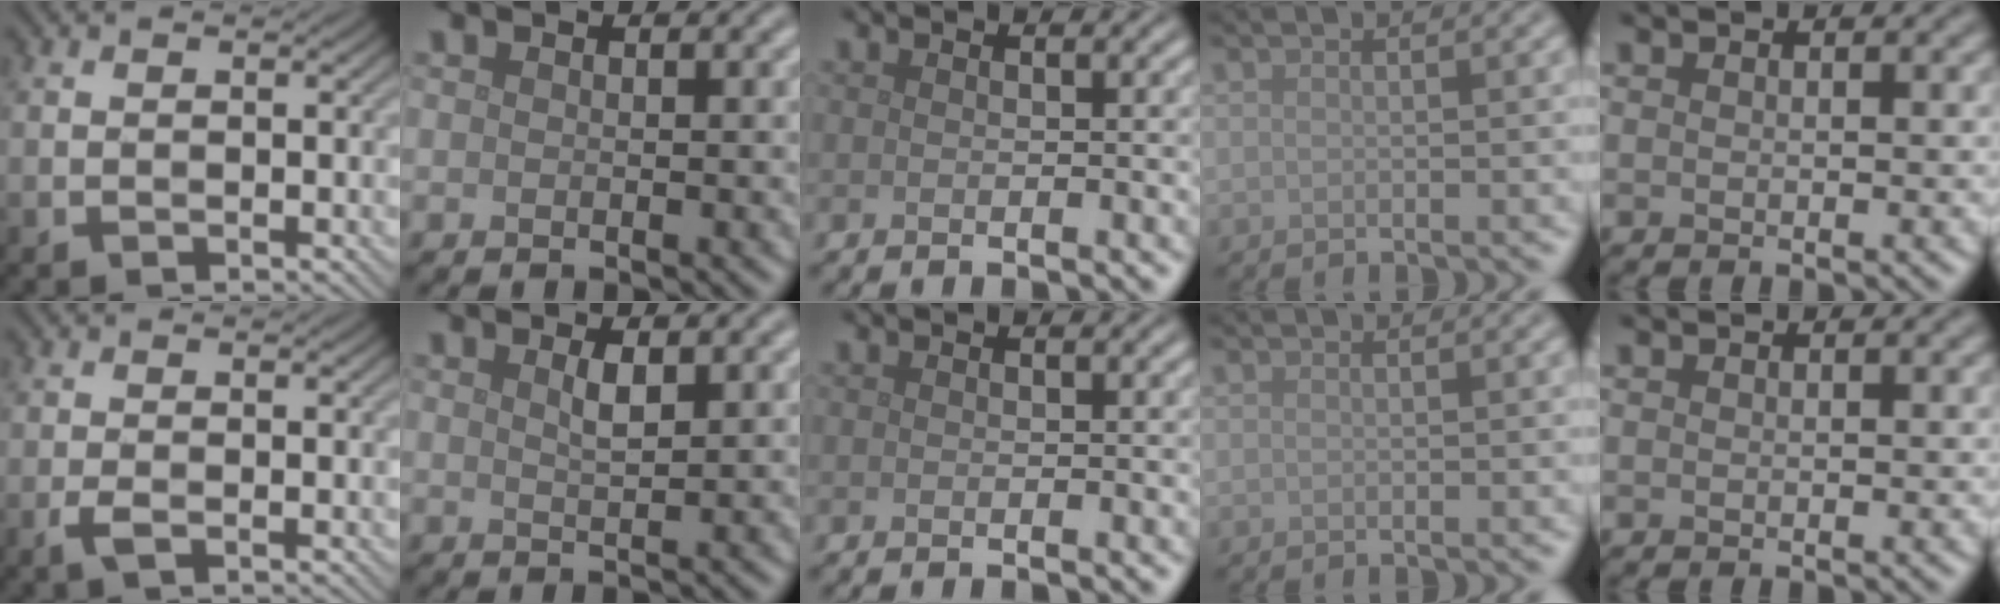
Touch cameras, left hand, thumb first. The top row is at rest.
{"thumb": {"total": 1.7, "force": [-0.8, 0.4, 1.4], "torque": [-0.034, 0.000, -0.019]}, "index": {"total": 1.5, "force": [0.8, 0.3, 1.2], "torque": [-0.025, 0.000, 0.012]}}